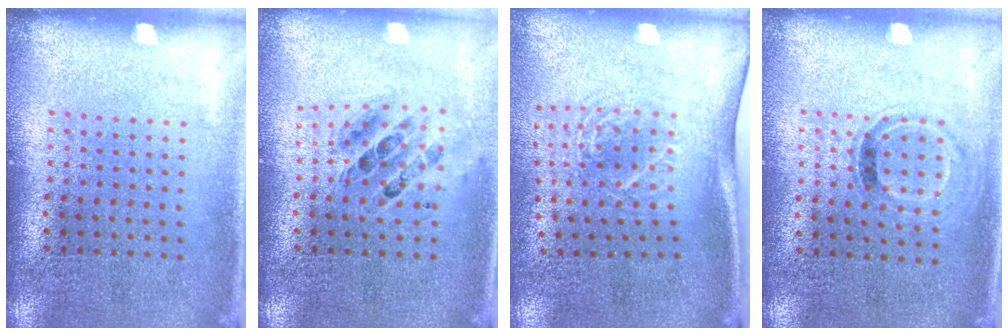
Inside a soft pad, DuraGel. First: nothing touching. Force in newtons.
{"total": 0.6, "press": 0.6, "slide": 0.2}
{"total": 1.9, "press": 1.3, "slide": 1.4}
{"total": 0.9, "press": 0.8, "slide": 0.5}